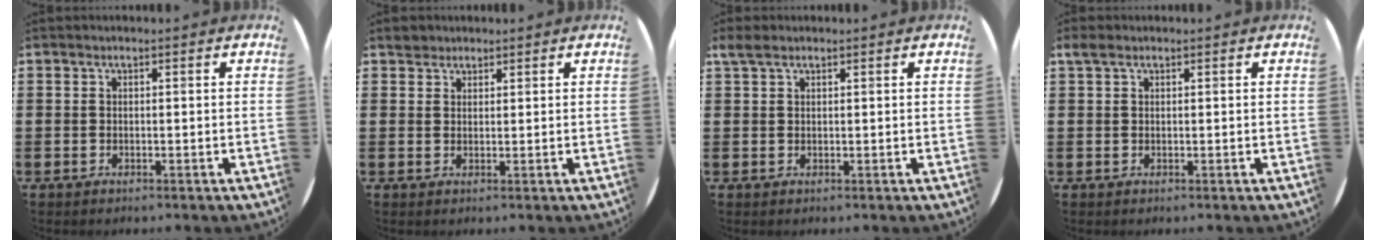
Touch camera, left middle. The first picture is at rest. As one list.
[{"total": 1.8, "force": [1.6, 0.8, -0.1], "torque": [0.006, 0.001, 0.030]}, {"total": 1.5, "force": [1.1, 0.7, 0.7], "torque": [-0.007, 0.003, 0.019]}, {"total": 0.9, "force": [0.6, 0.6, 0.4], "torque": [-0.009, 0.006, 0.011]}]